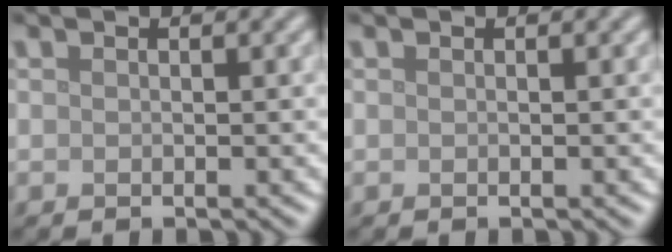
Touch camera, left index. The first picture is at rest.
{"total": 0.0}